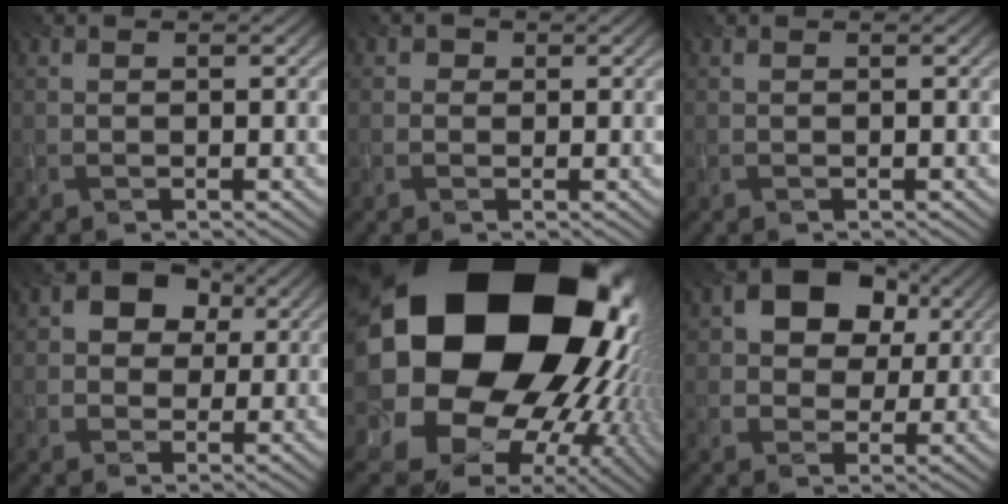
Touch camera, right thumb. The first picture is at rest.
{"total": 1.0, "force": [0.1, 1.0, 0.2], "torque": [0.003, 0.002, -0.005]}
{"total": 0.0}
{"total": 6.5, "force": [1.8, 5.2, 3.3], "torque": [-0.067, 0.022, 0.006]}
{"total": 26.9, "force": [6.8, 21.9, 14.0], "torque": [-0.310, -0.047, 0.122]}
{"total": 9.7, "force": [3.4, 7.3, 5.4], "torque": [-0.104, 0.028, 0.038]}